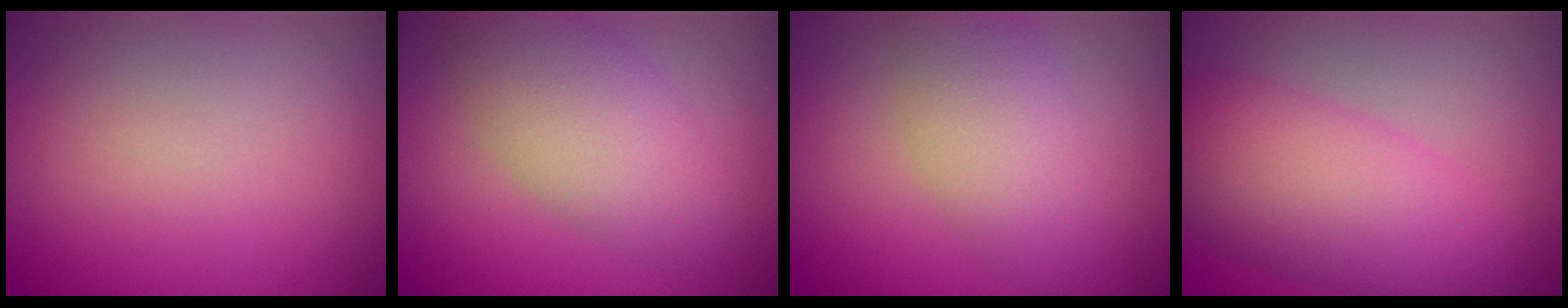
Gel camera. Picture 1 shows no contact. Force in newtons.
{"total": 5.5, "press": 5.5, "slide": 0.3}
{"total": 4.6, "press": 4.6, "slide": 0.2}
{"total": 7.0, "press": 7.0, "slide": 0.1}